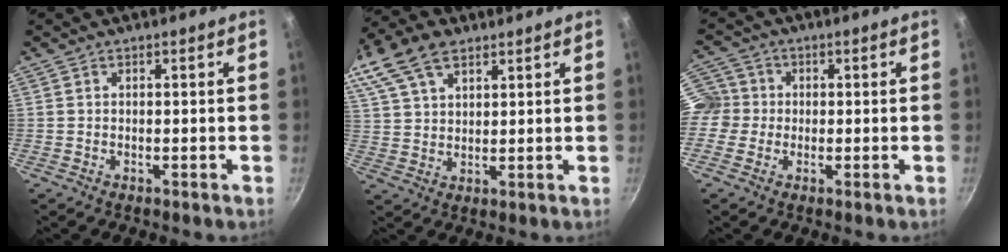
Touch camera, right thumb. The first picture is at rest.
{"total": 16.9, "force": [9.9, 9.8, 9.6], "torque": [-0.212, 0.030, 0.190]}
{"total": 8.3, "force": [-0.1, 7.9, 2.5], "torque": [-0.038, 0.016, -0.021]}